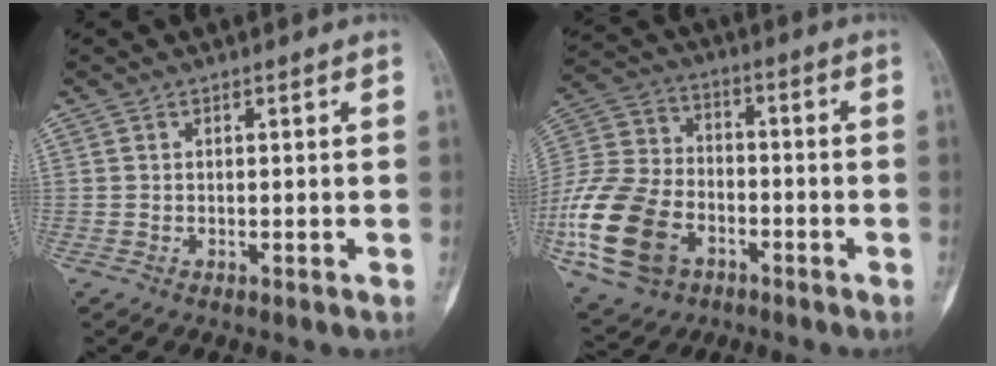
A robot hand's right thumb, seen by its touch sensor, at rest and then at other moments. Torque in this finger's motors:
{"motor_torque": [0.62, 0.54, 1.98, -0.77, 0.19]}